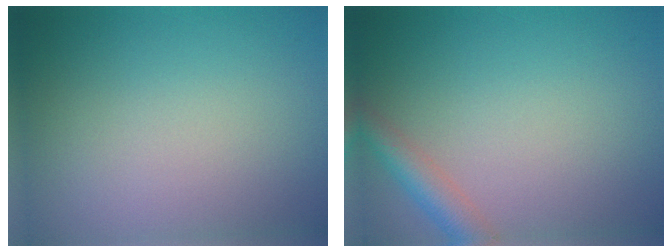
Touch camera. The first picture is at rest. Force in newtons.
{"total": 2.9, "press": 2.9, "slide": 0.2}